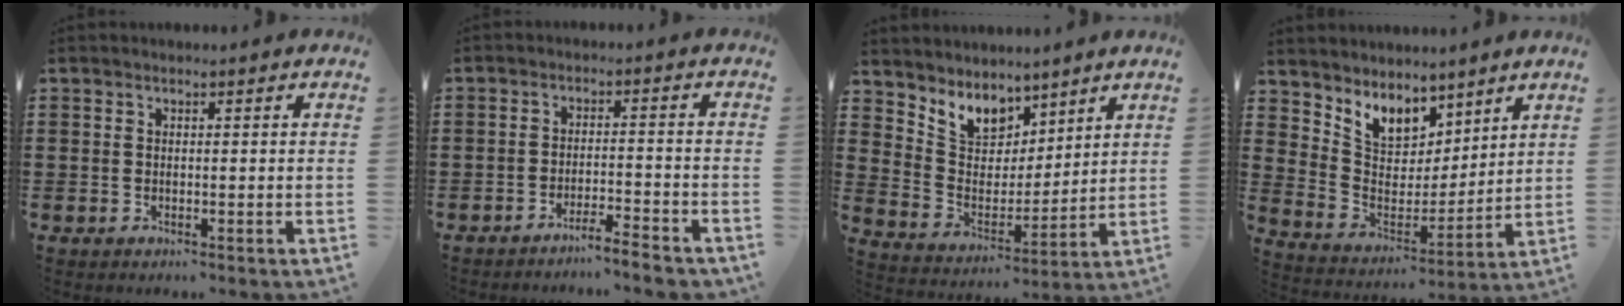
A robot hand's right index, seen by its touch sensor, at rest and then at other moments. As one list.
[{"total": 3.9, "force": [-3.7, -0.4, 1.2], "torque": [-0.022, -0.006, -0.076]}, {"total": 7.0, "force": [5.6, 4.0, 1.4], "torque": [-0.065, -0.029, 0.107]}, {"total": 7.1, "force": [5.8, 3.9, 0.8], "torque": [-0.058, -0.040, 0.110]}]